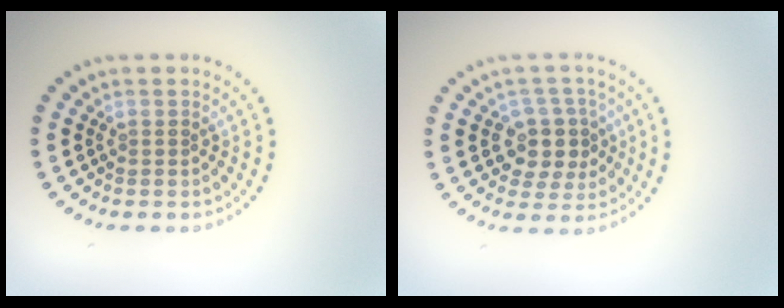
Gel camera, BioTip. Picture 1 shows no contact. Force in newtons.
{"total": 4.0, "press": 3.7, "slide": 1.4}